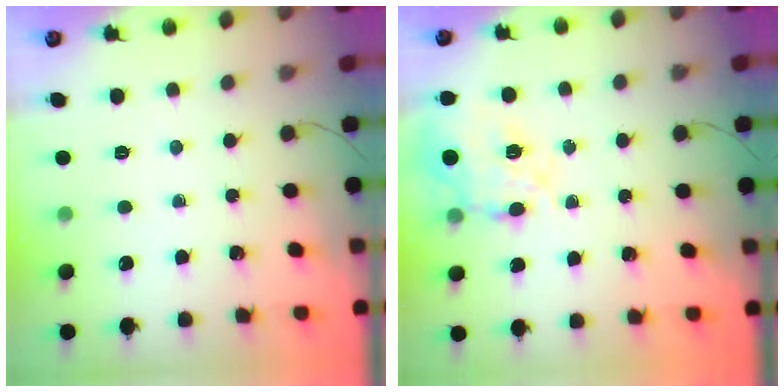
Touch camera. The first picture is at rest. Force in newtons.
{"total": 14.6, "press": 14.5, "slide": 2.1}